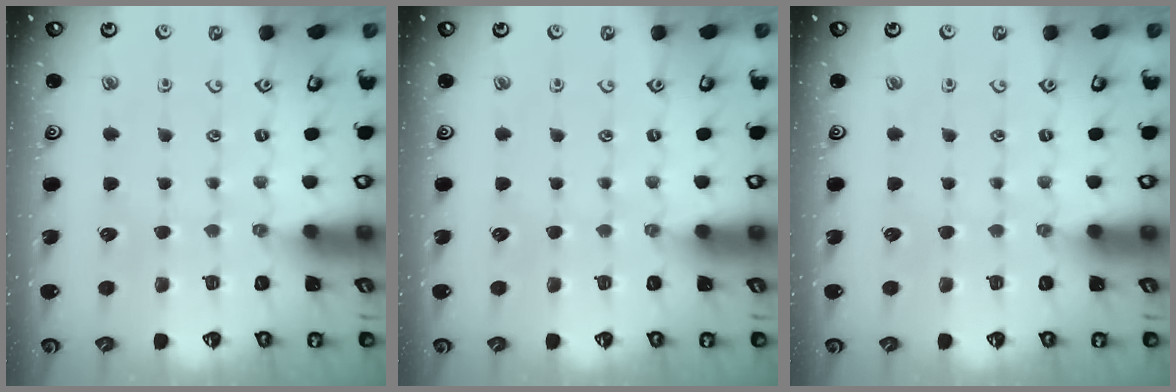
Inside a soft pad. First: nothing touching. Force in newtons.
{"total": 0.0}
{"total": 0.0}